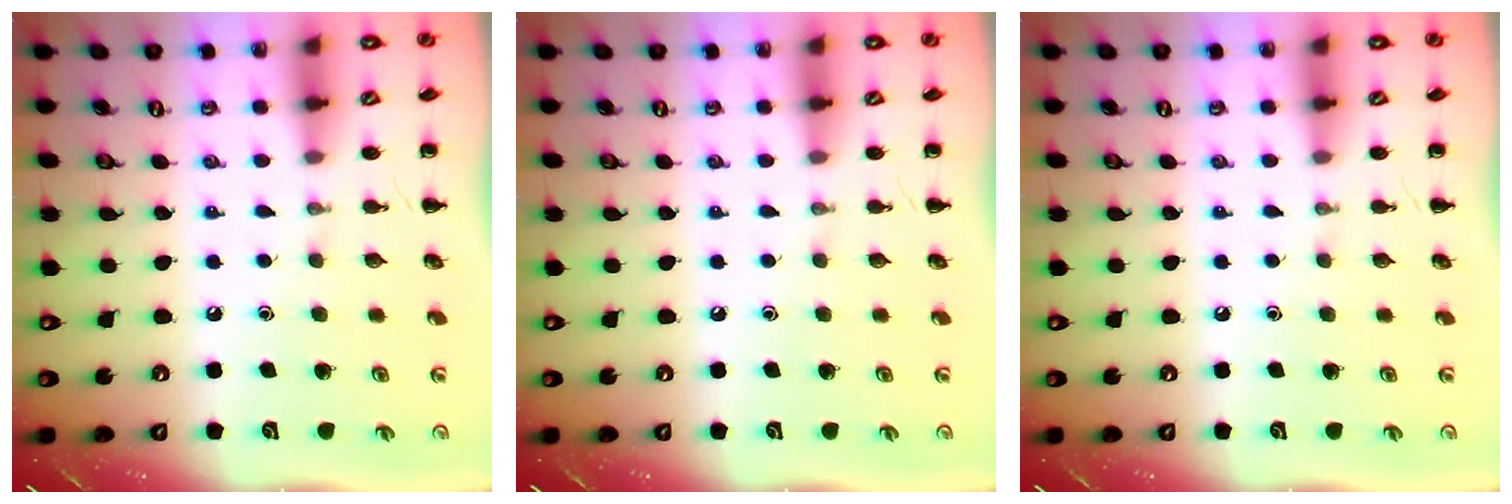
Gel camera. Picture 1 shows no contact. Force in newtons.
{"total": 0.0}
{"total": 0.0}